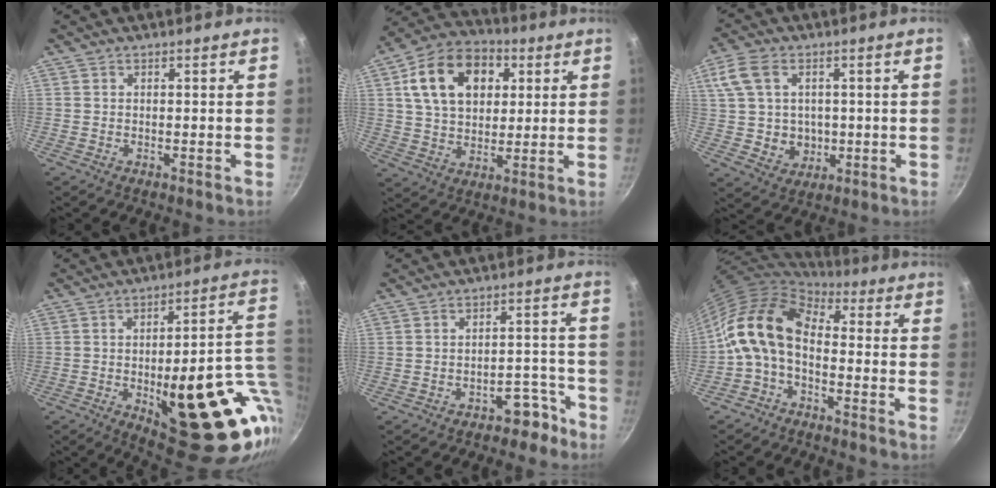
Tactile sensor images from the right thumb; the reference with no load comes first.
{"total": 17.5, "force": [5.2, 12.2, 11.4], "torque": [-0.168, 0.010, 0.078]}
{"total": 10.7, "force": [1.7, 8.5, 6.2], "torque": [-0.100, -0.003, 0.037]}
{"total": 27.1, "force": [-4.9, 10.2, 24.7], "torque": [-0.285, 0.000, -0.049]}
{"total": 5.4, "force": [-3.8, 2.9, 2.5], "torque": [0.000, 0.061, -0.034]}
{"total": 11.6, "force": [-1.1, 7.1, 9.0], "torque": [-0.153, 0.034, -0.038]}